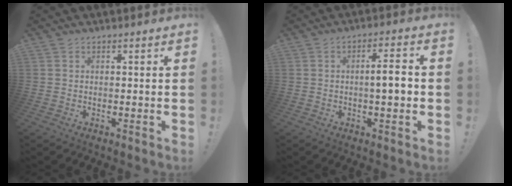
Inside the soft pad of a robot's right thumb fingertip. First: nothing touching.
{"total": 6.5, "force": [-0.6, 0.8, 6.4], "torque": [-0.103, 0.005, -0.017]}